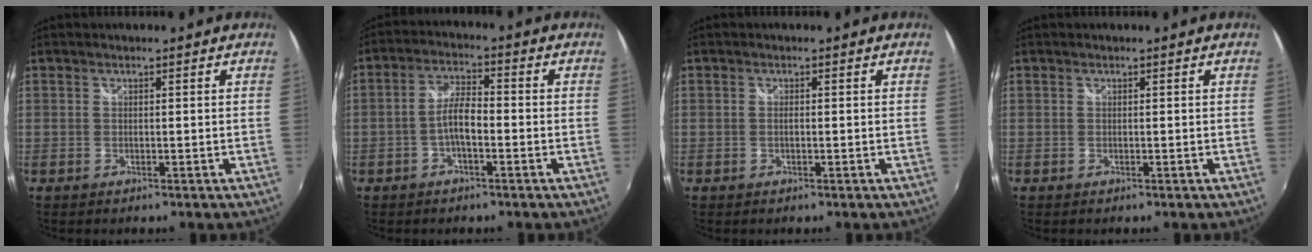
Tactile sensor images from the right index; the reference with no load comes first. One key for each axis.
{"total": 4.8, "fx": -1.8, "fy": 1.5, "fz": 4.2, "tx": -0.086, "ty": 0.012, "tz": -0.036}
{"total": 0.5, "fx": -0.1, "fy": 0.2, "fz": 0.5, "tx": -0.011, "ty": 0.001, "tz": -0.004}
{"total": 0.0}